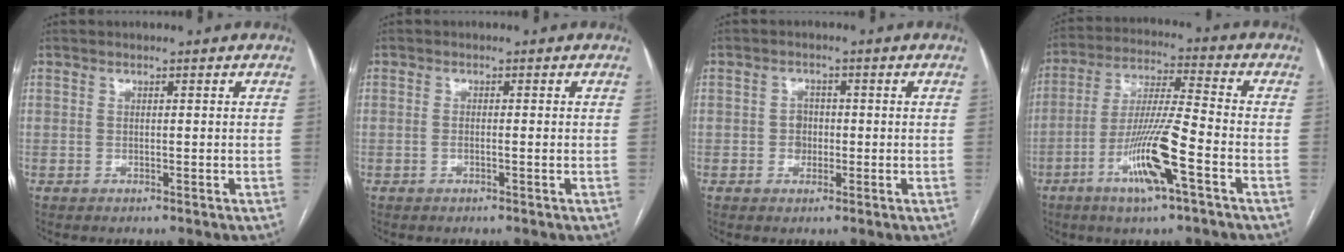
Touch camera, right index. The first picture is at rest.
{"total": 1.1, "force": [-0.2, 0.2, 1.1], "torque": [-0.022, 0.002, -0.002]}
{"total": 2.3, "force": [-0.3, 2.0, 1.1], "torque": [-0.012, 0.005, -0.004]}
{"total": 12.4, "force": [-5.4, 0.4, 11.2], "torque": [-0.219, -0.009, -0.102]}